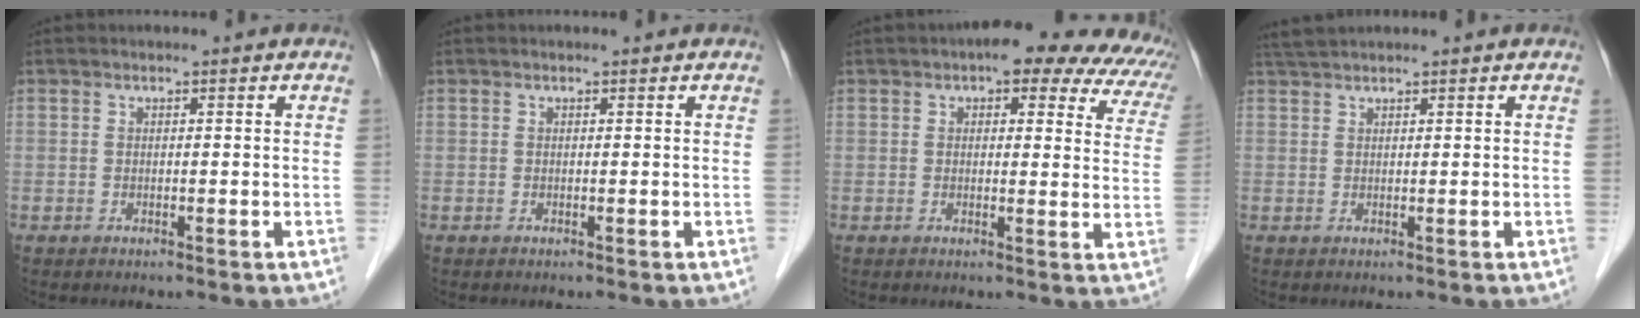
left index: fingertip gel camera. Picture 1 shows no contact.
{"total": 0.0}
{"total": 15.2, "force": [11.5, 6.0, 7.9], "torque": [-0.067, 0.022, 0.110]}
{"total": 2.3, "force": [2.2, -0.2, 0.7], "torque": [-0.014, 0.019, 0.044]}